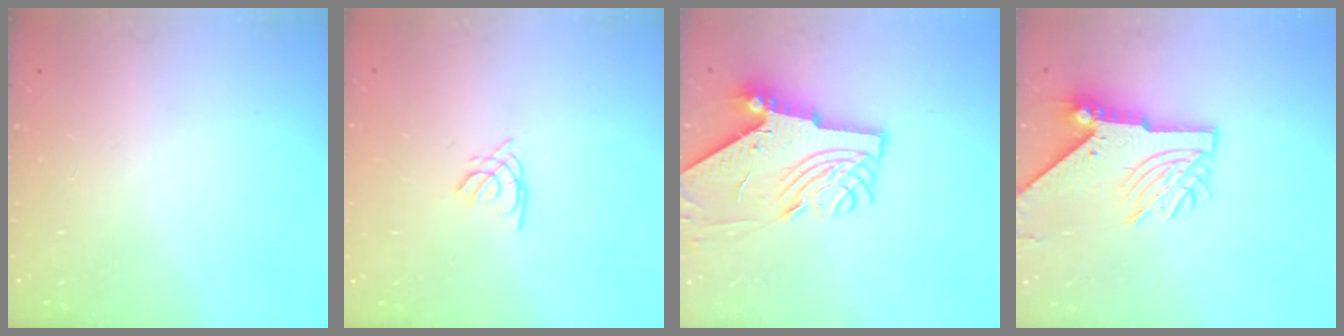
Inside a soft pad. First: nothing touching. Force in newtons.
{"total": 1.7, "press": 1.7, "slide": 0.4}
{"total": 11.4, "press": 11.3, "slide": 1.2}
{"total": 11.5, "press": 11.4, "slide": 1.3}